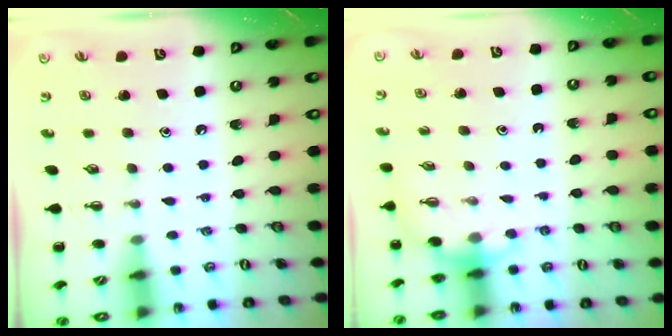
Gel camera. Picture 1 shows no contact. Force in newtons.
{"total": 4.6, "press": 4.5, "slide": 1.0}